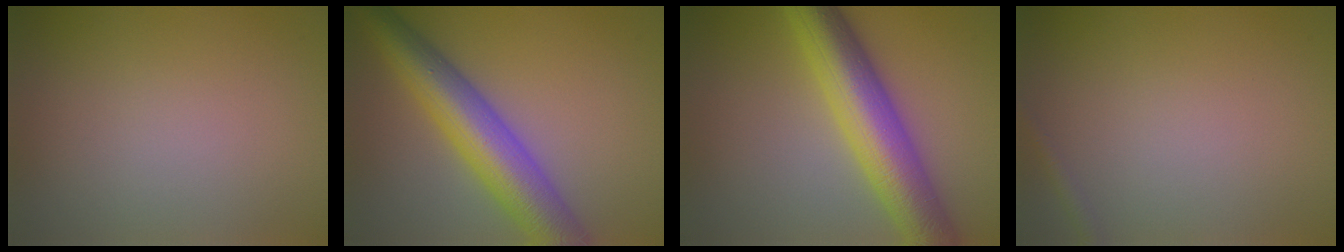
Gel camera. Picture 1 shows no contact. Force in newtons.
{"total": 8.5, "press": 8.5, "slide": 0.2}
{"total": 9.0, "press": 9.0, "slide": 0.2}
{"total": 0.8, "press": 0.8, "slide": 0.1}